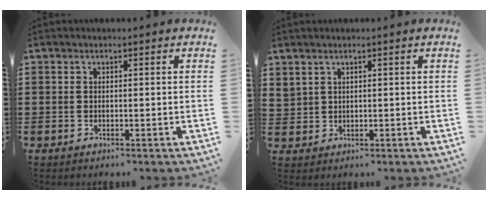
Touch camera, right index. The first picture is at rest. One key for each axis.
{"total": 1.7, "fx": 1.4, "fy": 1.0, "fz": 0.3, "tx": -0.011, "ty": 0.005, "tz": 0.027}